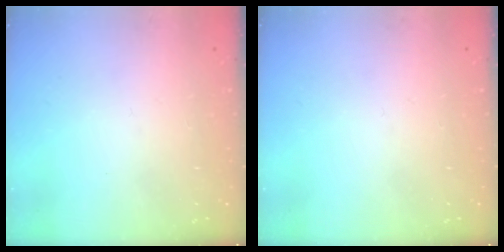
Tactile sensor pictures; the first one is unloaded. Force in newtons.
{"total": 0.0}